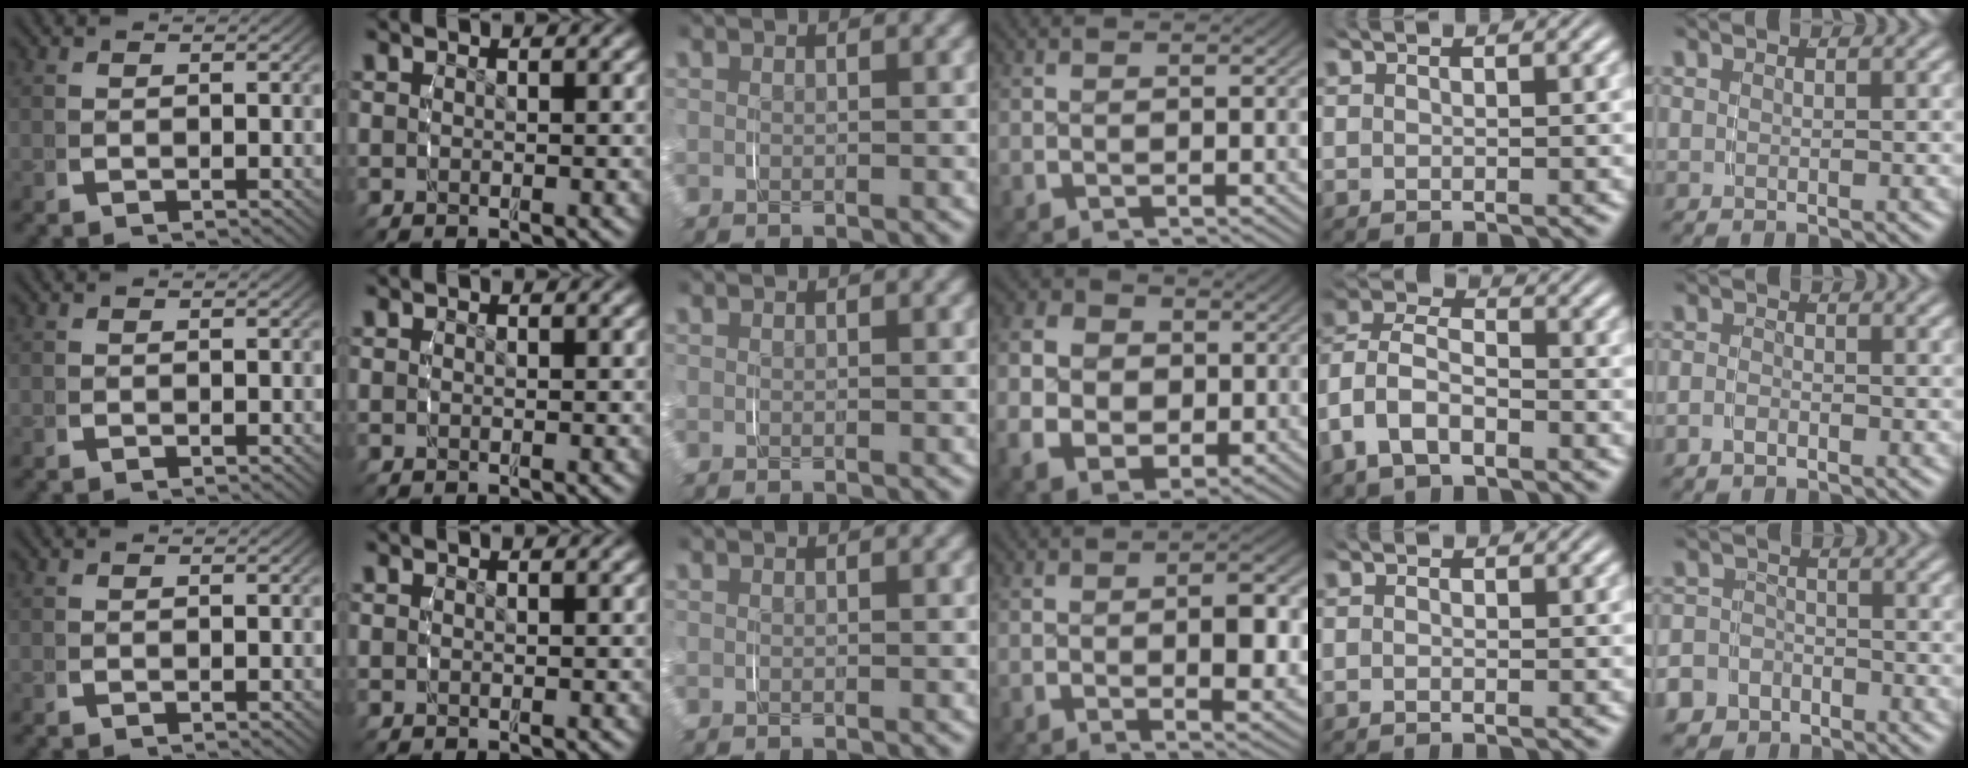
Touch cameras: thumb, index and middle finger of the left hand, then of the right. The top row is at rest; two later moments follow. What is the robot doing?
{"motion": "grasp_and_lifting", "object": "scarf"}